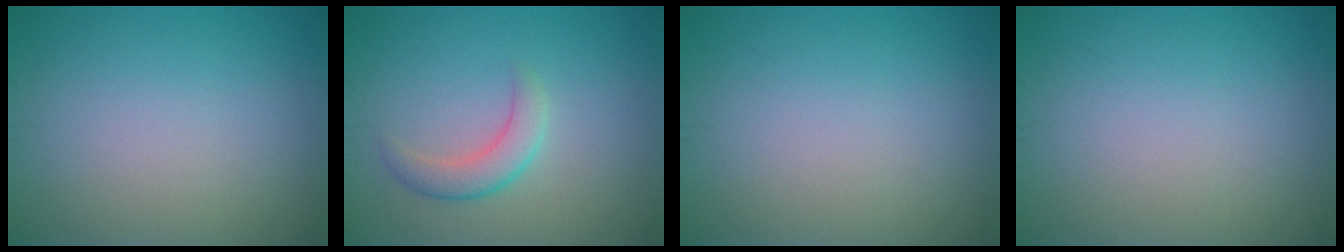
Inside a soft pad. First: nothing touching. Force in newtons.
{"total": 2.7, "press": 2.7, "slide": 0.1}
{"total": 0.0}
{"total": 0.0}